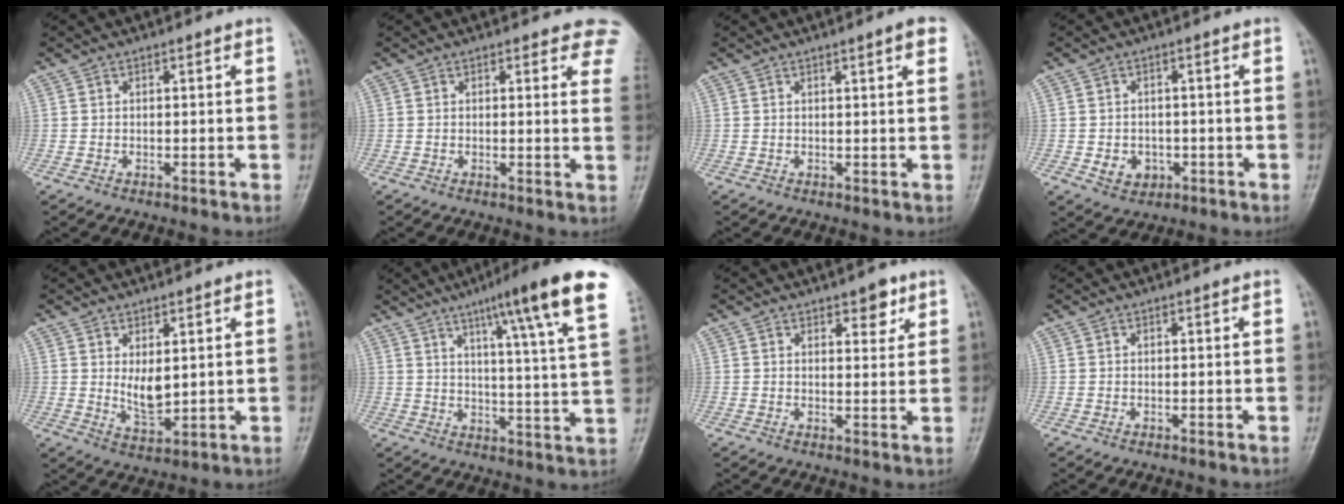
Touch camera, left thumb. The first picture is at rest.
{"total": 6.2, "force": [4.7, 2.4, 3.2], "torque": [-0.003, -0.019, 0.031]}
{"total": 3.3, "force": [1.8, 0.4, 2.7], "torque": [-0.030, -0.003, 0.020]}
{"total": 4.5, "force": [-1.2, 3.7, 2.2], "torque": [-0.019, 0.006, -0.008]}
{"total": 5.5, "force": [1.3, 2.8, 4.6], "torque": [-0.068, -0.021, 0.034]}
{"total": 19.0, "force": [10.9, 1.4, 15.5], "torque": [-0.205, -0.038, 0.140]}
{"total": 3.8, "force": [2.3, 1.8, 2.3], "torque": [-0.012, -0.012, 0.031]}
{"total": 0.0}